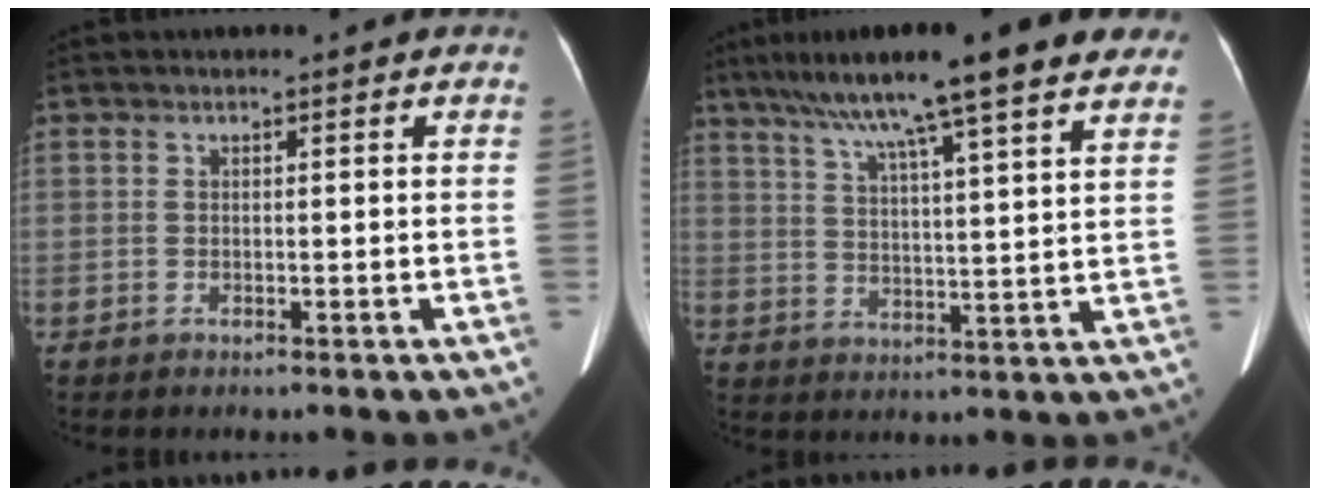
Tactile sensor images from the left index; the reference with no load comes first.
{"total": 20.1, "force": [14.9, 1.4, 13.3], "torque": [-0.220, 0.038, 0.208]}